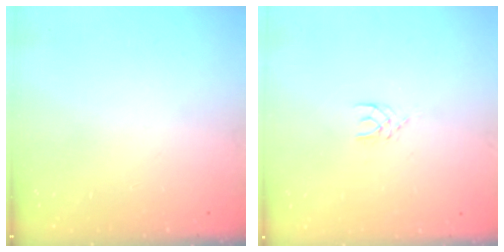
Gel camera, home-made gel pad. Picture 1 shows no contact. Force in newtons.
{"total": 2.9, "press": 2.9, "slide": 0.4}